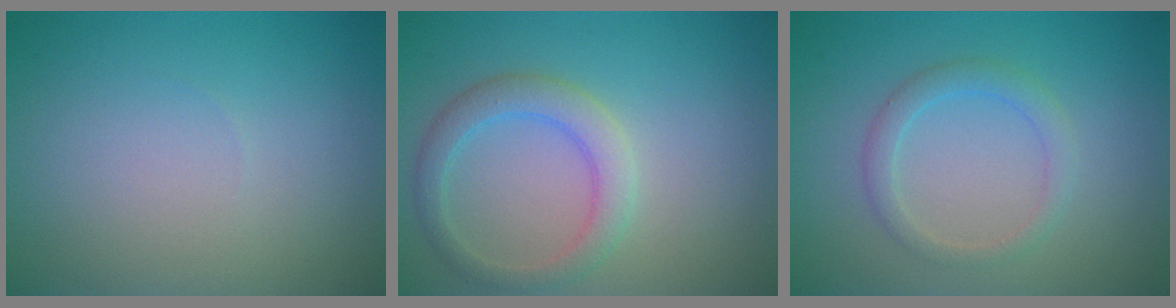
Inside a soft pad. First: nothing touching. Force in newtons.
{"total": 3.2, "press": 3.2, "slide": 0.3}
{"total": 2.1, "press": 2.1, "slide": 0.1}